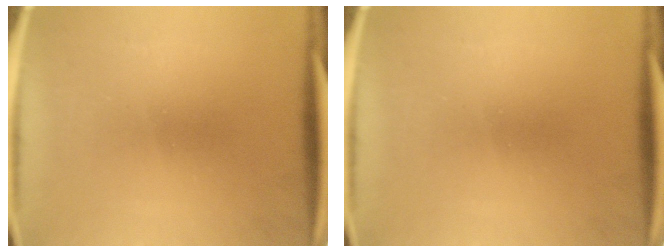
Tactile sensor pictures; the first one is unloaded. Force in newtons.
{"total": 0.0}